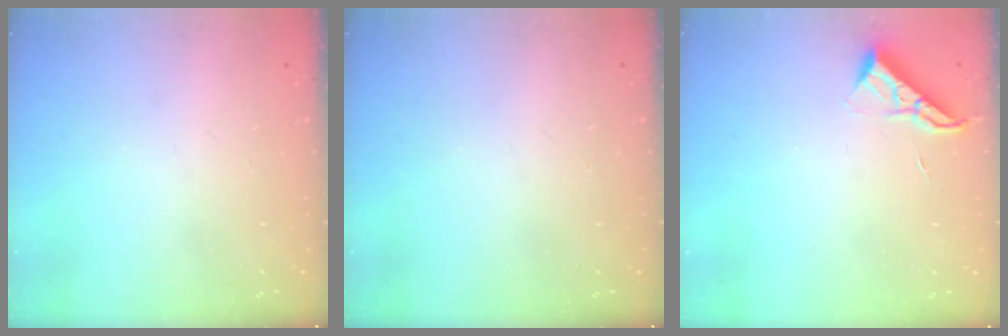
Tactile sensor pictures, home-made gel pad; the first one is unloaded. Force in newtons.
{"total": 0.0}
{"total": 6.8, "press": 6.8, "slide": 0.5}